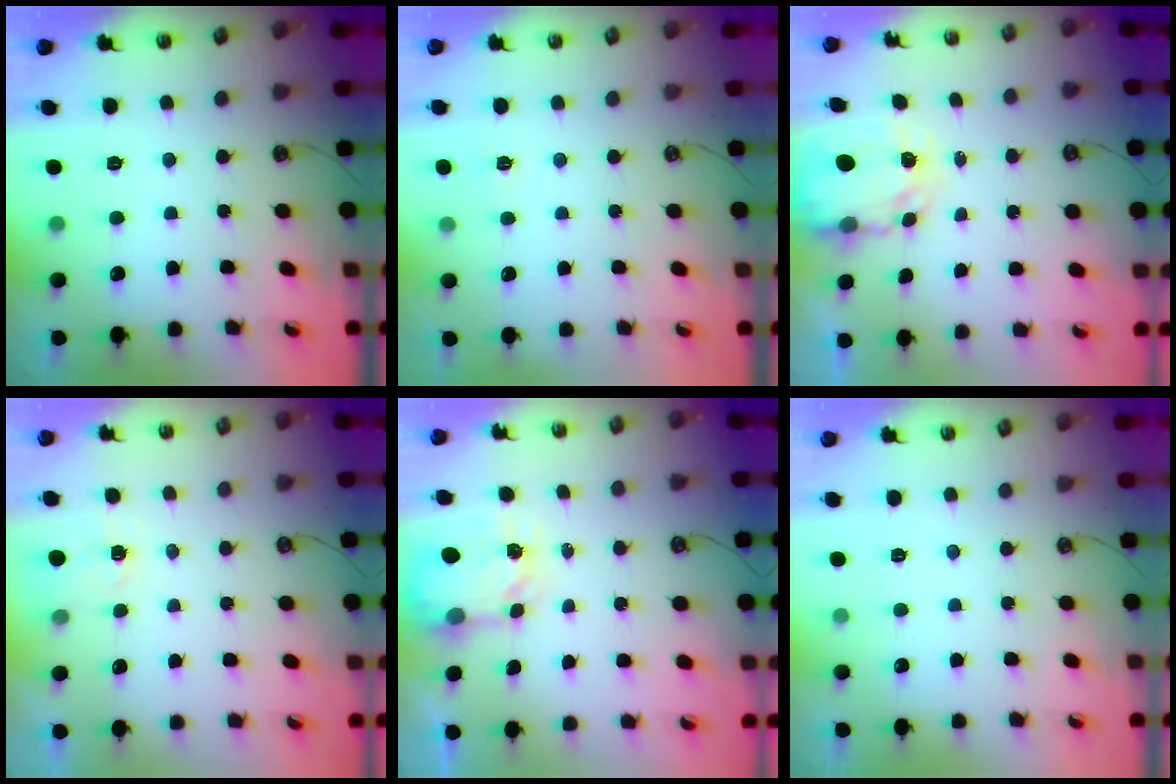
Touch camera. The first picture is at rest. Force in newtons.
{"total": 3.2, "press": 3.2, "slide": 0.3}
{"total": 4.0, "press": 4.0, "slide": 0.1}
{"total": 1.3, "press": 1.2, "slide": 0.2}
{"total": 3.9, "press": 3.8, "slide": 0.6}
{"total": 0.0}